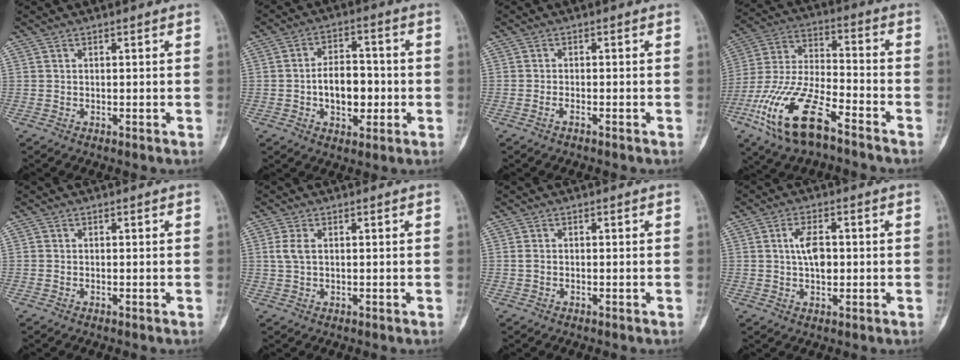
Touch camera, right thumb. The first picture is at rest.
{"total": 9.3, "force": [-1.5, 5.9, 7.1], "torque": [-0.078, 0.016, -0.026]}
{"total": 1.1, "force": [-0.8, 0.3, 0.7], "torque": [-0.015, 0.008, -0.015]}
{"total": 18.9, "force": [-10.7, 7.2, 13.8], "torque": [-0.289, 0.047, -0.203]}
{"total": 0.0}
{"total": 2.8, "force": [0.6, 1.6, 2.2], "torque": [-0.058, 0.005, 0.014]}
{"total": 0.9, "force": [-0.2, 0.6, 0.7], "torque": [-0.015, 0.002, -0.003]}
{"total": 5.5, "force": [0.4, 2.9, 4.6], "torque": [-0.075, 0.005, 0.005]}